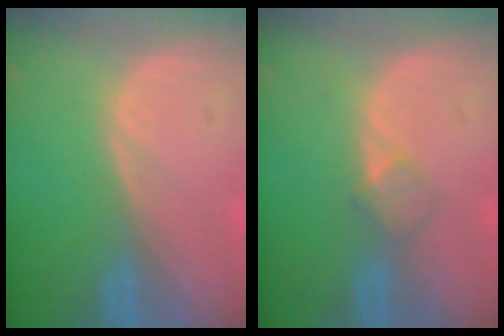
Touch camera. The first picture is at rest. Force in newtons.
{"total": 2.0, "press": 2.0, "slide": 0.2}